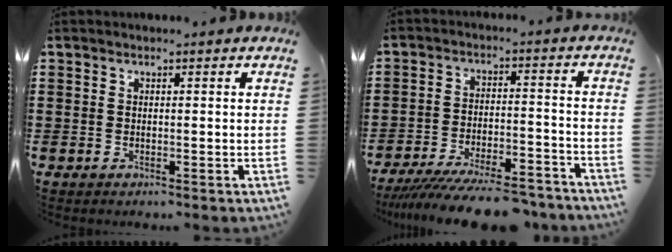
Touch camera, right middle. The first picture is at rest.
{"total": 9.7, "force": [-8.8, 0.9, 4.0], "torque": [-0.069, 0.011, -0.168]}